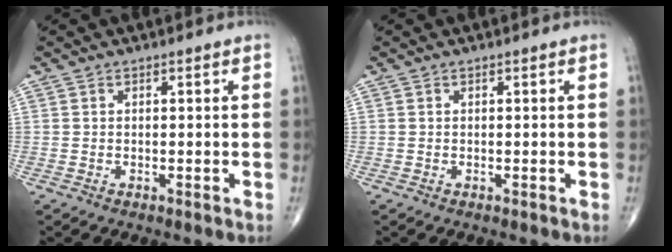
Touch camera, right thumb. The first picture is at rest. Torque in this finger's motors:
{"motor_torque": [-0.05, 0.05, -0.01, 0.01, 0.00]}